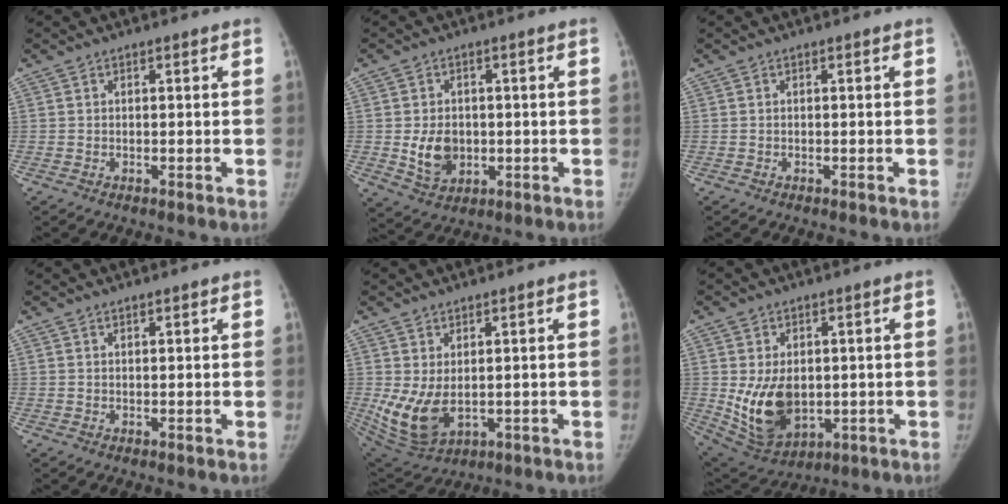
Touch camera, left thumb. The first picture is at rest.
{"total": 7.1, "force": [-0.4, 5.5, 4.5], "torque": [-0.057, -0.006, 0.005]}
{"total": 0.0}
{"total": 0.8, "force": [0.7, 0.2, 0.4], "torque": [-0.006, -0.004, 0.014]}
{"total": 9.0, "force": [0.4, 5.1, 7.4], "torque": [-0.145, -0.017, 0.031]}
{"total": 12.1, "force": [-0.2, 8.2, 8.9], "torque": [-0.135, -0.016, 0.025]}